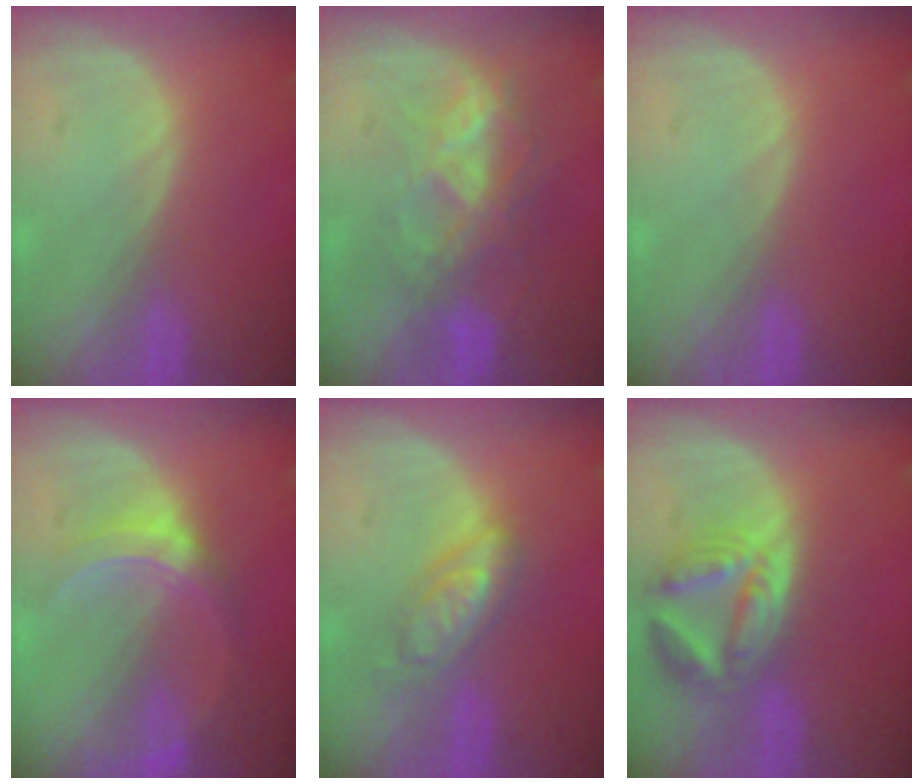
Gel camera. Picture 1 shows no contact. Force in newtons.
{"total": 6.8, "press": 6.7, "slide": 1.5}
{"total": 0.0}
{"total": 5.9, "press": 5.7, "slide": 1.6}
{"total": 5.1, "press": 5.1, "slide": 0.2}
{"total": 8.2, "press": 7.3, "slide": 3.8}